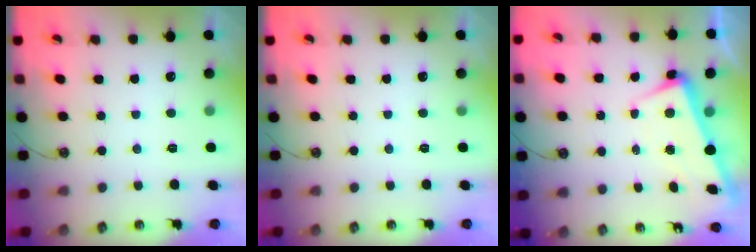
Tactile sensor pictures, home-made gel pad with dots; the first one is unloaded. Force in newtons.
{"total": 0.0}
{"total": 2.9, "press": 2.8, "slide": 1.0}